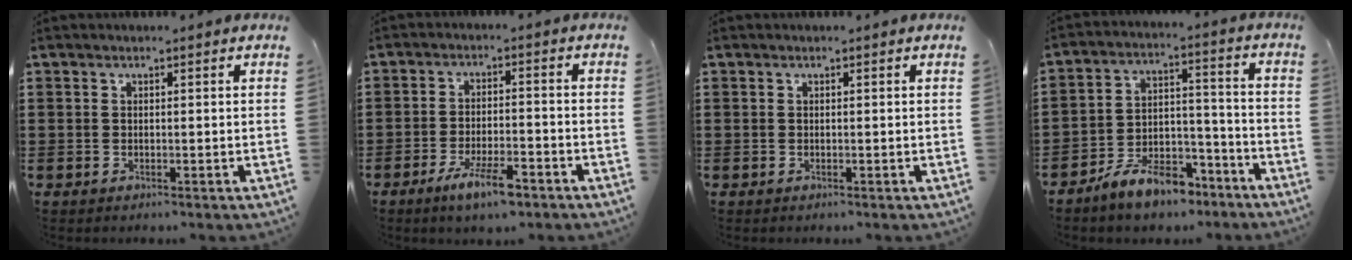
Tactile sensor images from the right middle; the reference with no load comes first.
{"total": 6.2, "force": [-3.9, 1.5, 4.6], "torque": [-0.092, -0.003, -0.071]}
{"total": 0.0}
{"total": 8.5, "force": [-7.3, 2.9, 3.2], "torque": [-0.062, 0.024, -0.140]}